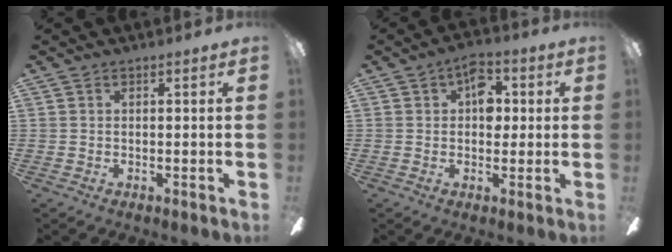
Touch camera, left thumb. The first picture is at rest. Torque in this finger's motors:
{"motor_torque": [0.71, 0.68, 1.12, -0.08, 0.02]}